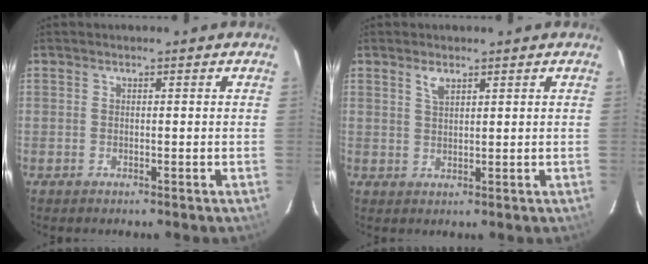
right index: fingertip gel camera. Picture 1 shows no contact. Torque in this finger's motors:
{"motor_torque": [0.06, -0.01, 0.03, 0.03]}